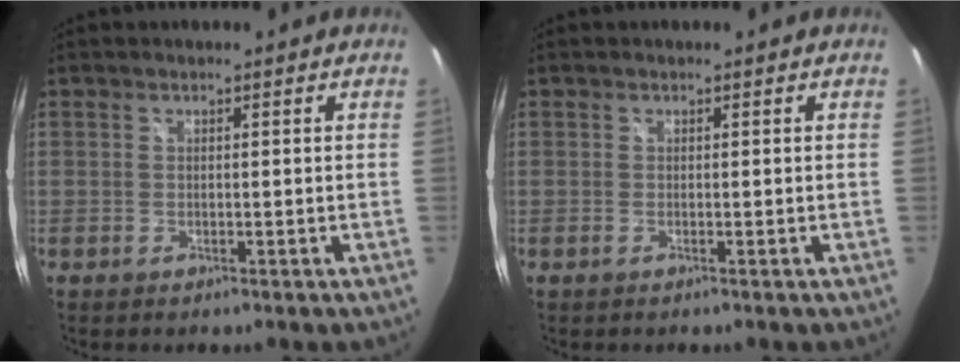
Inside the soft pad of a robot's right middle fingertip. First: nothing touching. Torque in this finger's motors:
{"motor_torque": [0.07, 0.17, 0.00, 0.00]}